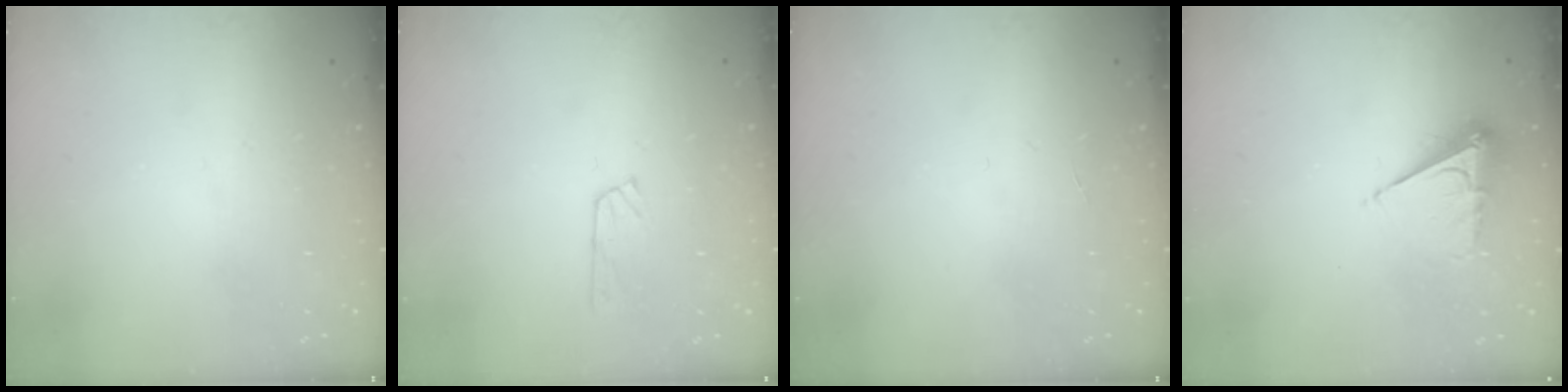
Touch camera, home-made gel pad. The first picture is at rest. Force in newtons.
{"total": 5.8, "press": 5.8, "slide": 0.4}
{"total": 0.0}
{"total": 7.7, "press": 7.7, "slide": 0.4}